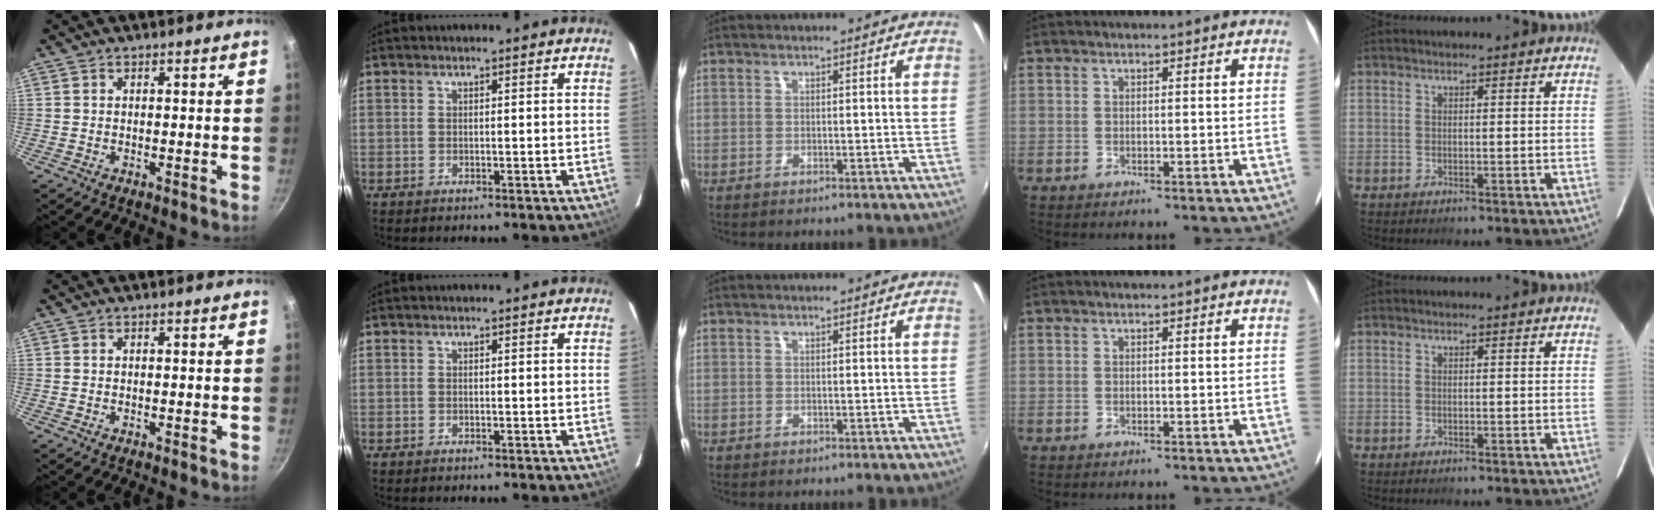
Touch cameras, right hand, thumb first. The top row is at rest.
{}